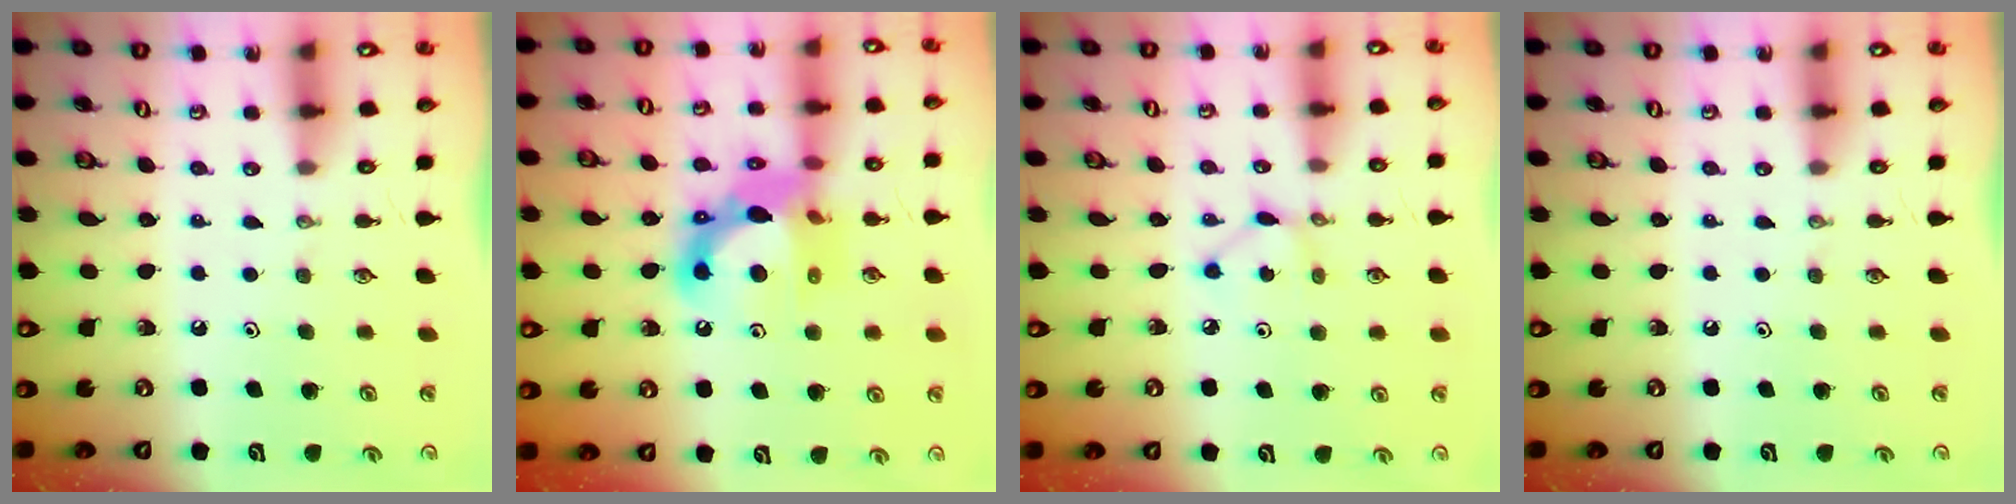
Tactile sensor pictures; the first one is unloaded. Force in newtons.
{"total": 16.0, "press": 15.9, "slide": 1.2}
{"total": 2.8, "press": 2.8, "slide": 0.1}
{"total": 0.0}